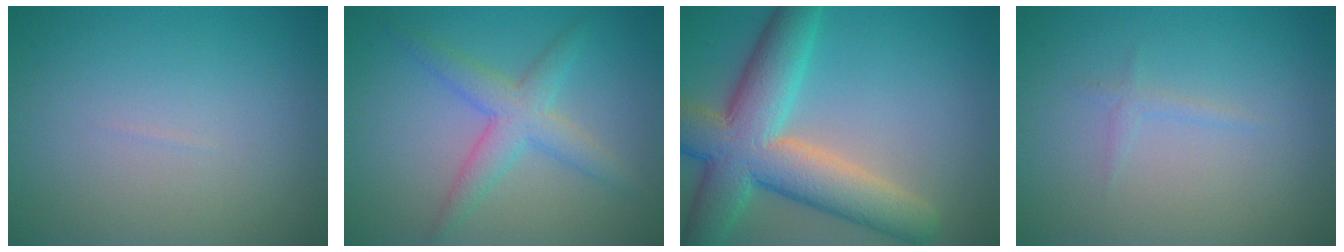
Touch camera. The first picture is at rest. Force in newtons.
{"total": 3.7, "press": 3.7, "slide": 0.0}
{"total": 10.2, "press": 10.2, "slide": 0.6}
{"total": 0.8, "press": 0.8, "slide": 0.1}